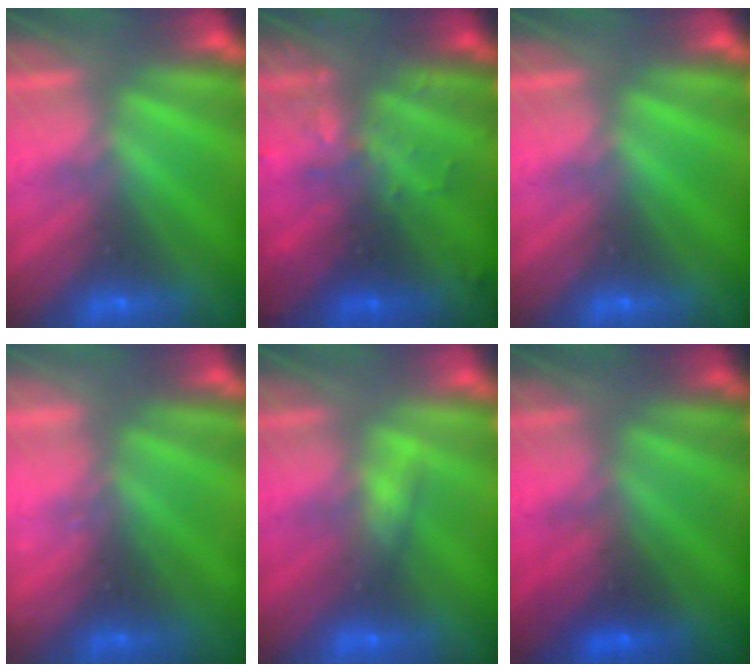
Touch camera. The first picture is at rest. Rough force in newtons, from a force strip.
{"total": 3.0}
{"total": 0.0}
{"total": 2.3}
{"total": 2.7}
{"total": 1.7}